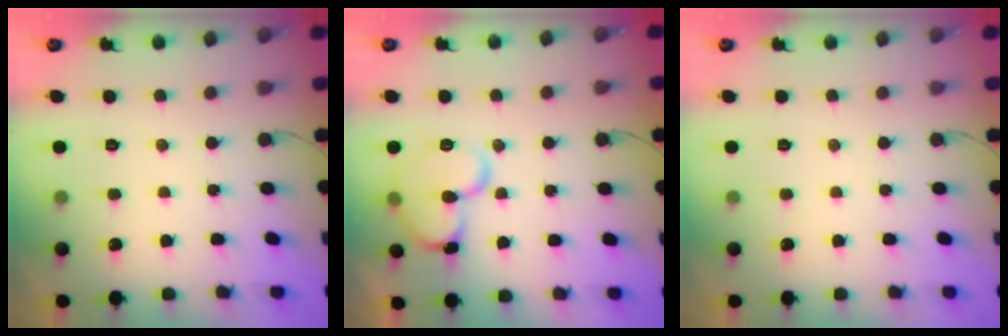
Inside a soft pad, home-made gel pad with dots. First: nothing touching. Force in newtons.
{"total": 13.2, "press": 13.1, "slide": 1.7}
{"total": 0.0}